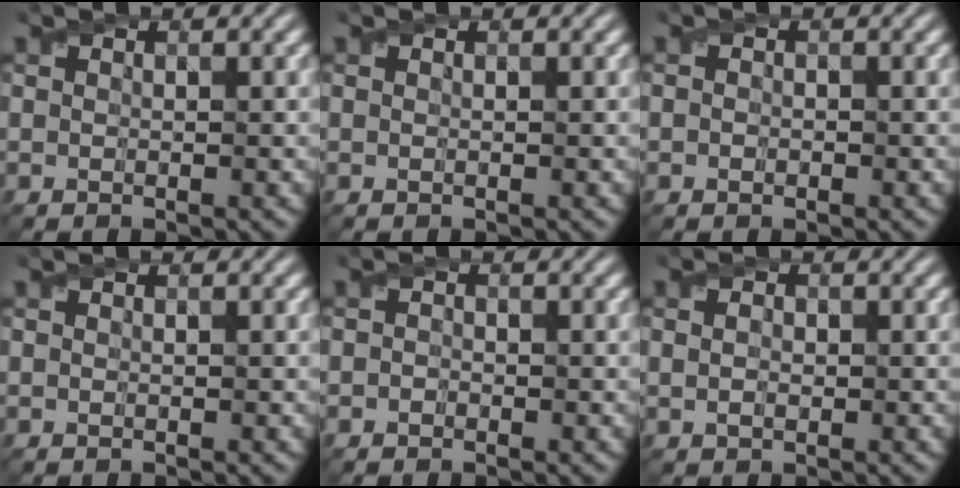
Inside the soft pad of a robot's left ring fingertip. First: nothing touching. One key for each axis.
{"total": 0.0}
{"total": 0.7, "fx": -0.2, "fy": 0.6, "fz": 0.4, "tx": -0.006, "ty": -0.003, "tz": -0.006}
{"total": 0.0}
{"total": 0.7, "fx": -0.3, "fy": 0.5, "fz": 0.3, "tx": -0.004, "ty": -0.003, "tz": -0.008}
{"total": 1.7, "fx": 0.3, "fy": 1.2, "fz": 1.1, "tx": -0.020, "ty": 0.003, "tz": 0.001}